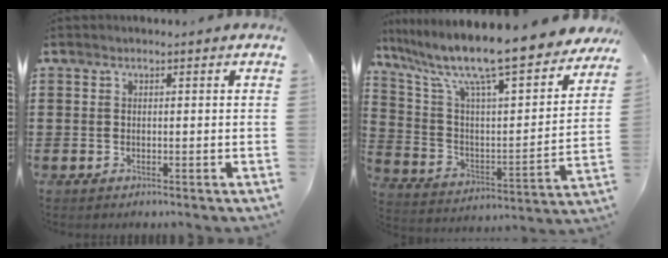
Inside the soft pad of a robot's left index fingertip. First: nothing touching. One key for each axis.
{"total": 11.9, "fx": 10.0, "fy": 0.3, "fz": 6.5, "tx": -0.159, "ty": -0.079, "tz": 0.161}